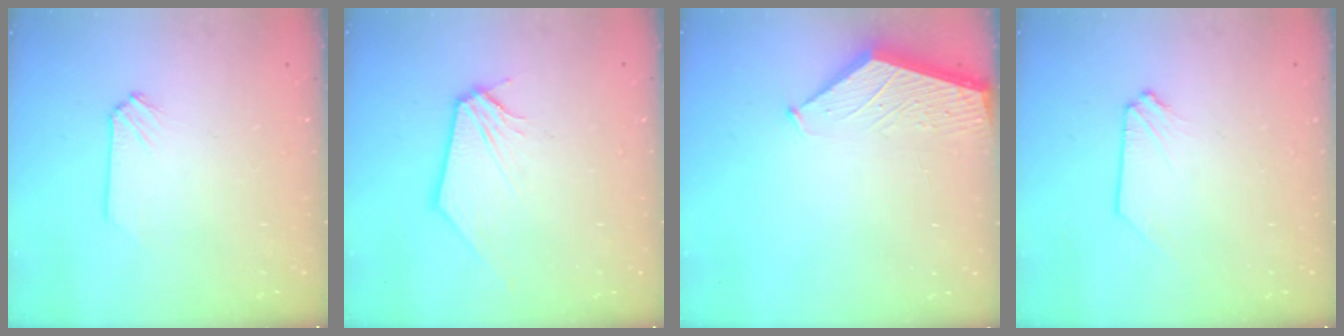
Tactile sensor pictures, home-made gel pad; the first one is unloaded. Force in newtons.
{"total": 0.0}
{"total": 2.4, "press": 2.4, "slide": 0.3}
{"total": 0.0}